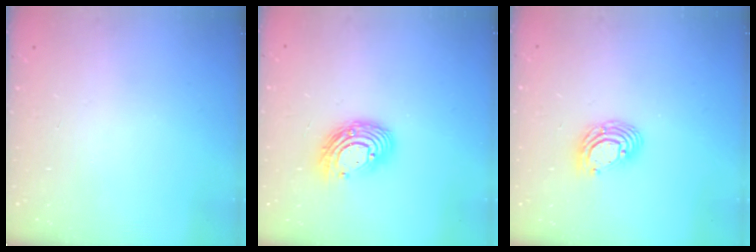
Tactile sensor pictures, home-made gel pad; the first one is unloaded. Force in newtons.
{"total": 11.5, "press": 11.5, "slide": 0.2}
{"total": 9.5, "press": 9.4, "slide": 1.6}